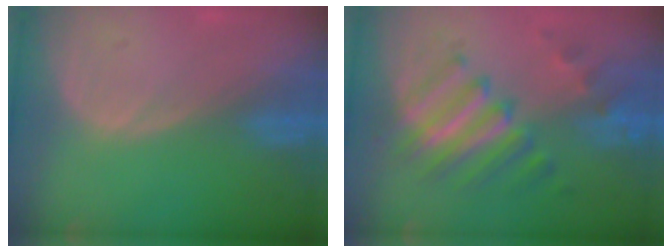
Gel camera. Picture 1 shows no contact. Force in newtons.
{"total": 8.2, "press": 8.1, "slide": 1.5}